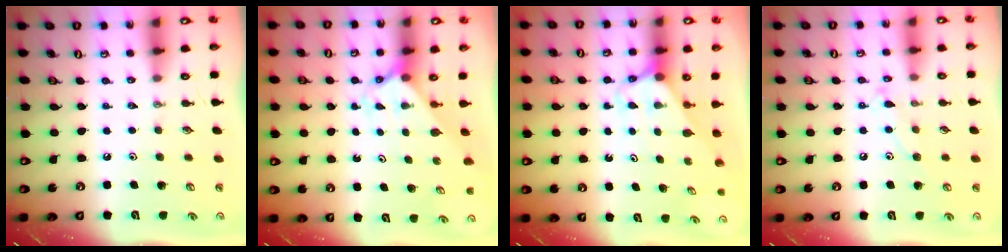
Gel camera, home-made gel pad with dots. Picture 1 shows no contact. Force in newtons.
{"total": 2.1, "press": 2.1, "slide": 0.1}
{"total": 2.6, "press": 2.6, "slide": 0.2}
{"total": 8.2, "press": 8.1, "slide": 0.6}